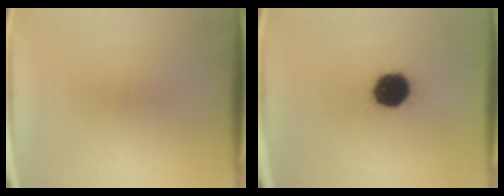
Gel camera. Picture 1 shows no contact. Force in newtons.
{"total": 14.0}